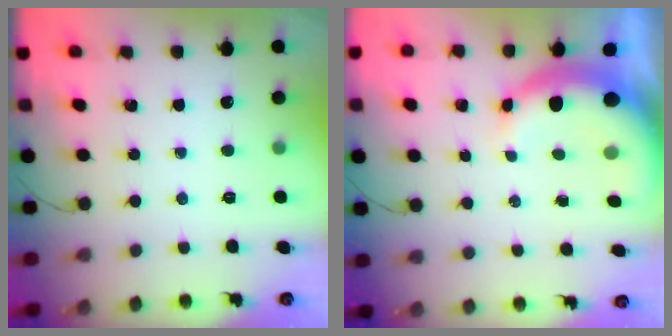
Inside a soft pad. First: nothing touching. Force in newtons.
{"total": 8.4, "press": 8.2, "slide": 1.4}